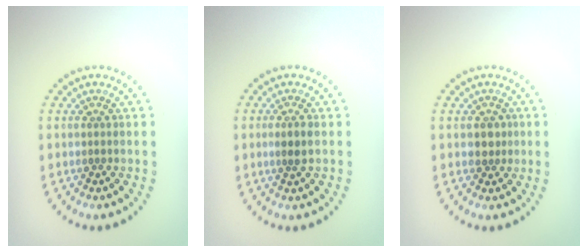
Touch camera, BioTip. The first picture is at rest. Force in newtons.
{"total": 1.6, "press": 1.4, "slide": 0.6}
{"total": 1.6, "press": 1.4, "slide": 0.7}